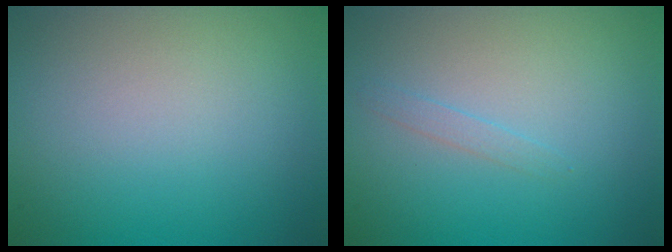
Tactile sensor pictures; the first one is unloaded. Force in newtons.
{"total": 0.8, "press": 0.8, "slide": 0.1}